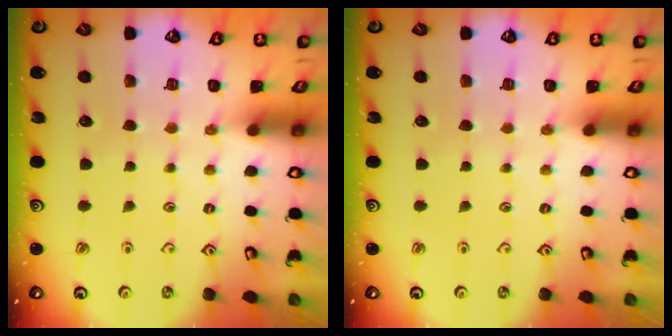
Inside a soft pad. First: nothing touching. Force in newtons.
{"total": 0.0}